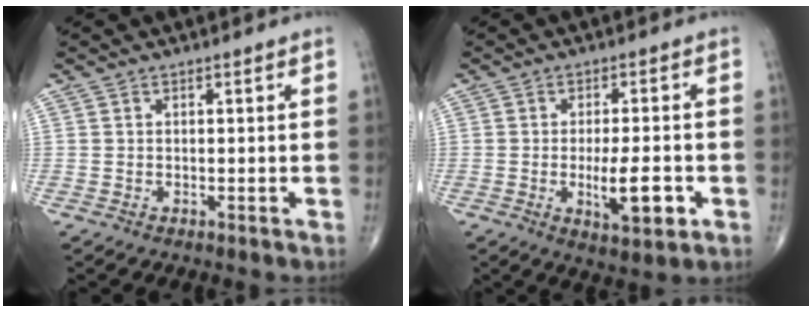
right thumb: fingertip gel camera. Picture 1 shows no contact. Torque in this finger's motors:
{"motor_torque": [1.44, 1.23, 0.43, 0.25, 0.29]}